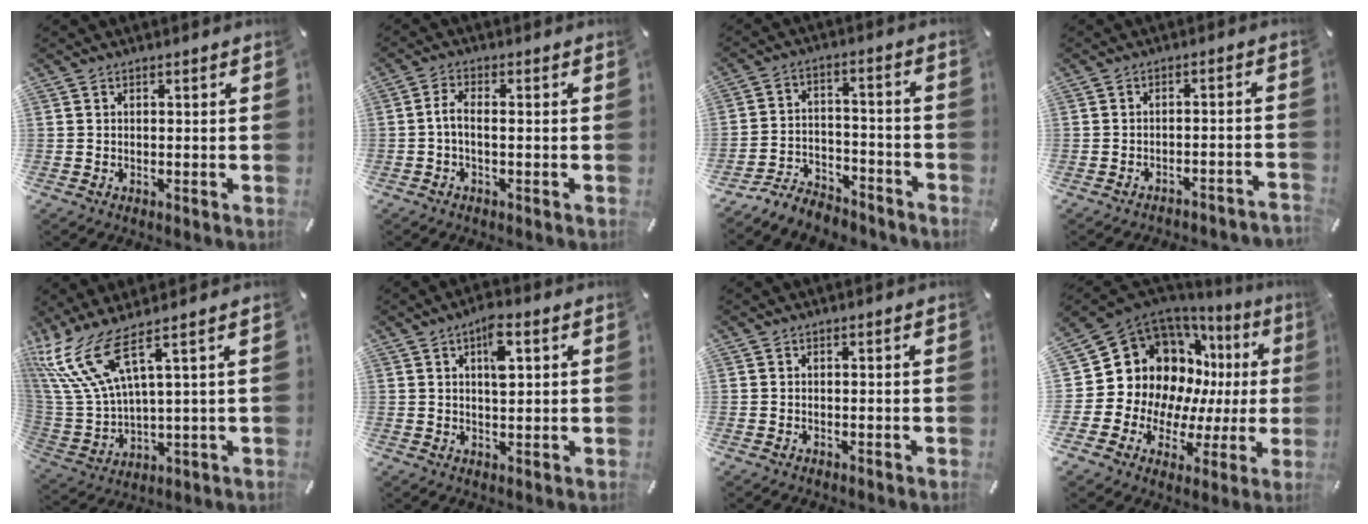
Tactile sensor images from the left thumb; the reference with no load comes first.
{"total": 3.6, "force": [-0.7, 1.3, 3.3], "torque": [-0.067, 0.004, -0.015]}
{"total": 8.1, "force": [-7.2, 3.3, 1.8], "torque": [-0.023, 0.039, -0.135]}
{"total": 3.0, "force": [-2.5, 0.8, 1.3], "torque": [-0.023, 0.011, -0.049]}
{"total": 14.1, "force": [7.5, 5.0, 10.9], "torque": [-0.268, -0.050, 0.127]}
{"total": 6.3, "force": [2.4, 2.5, 5.3], "torque": [-0.088, -0.002, 0.035]}
{"total": 0.0}
{"total": 16.9, "force": [6.5, 13.8, 7.4], "torque": [-0.108, -0.078, 0.142]}